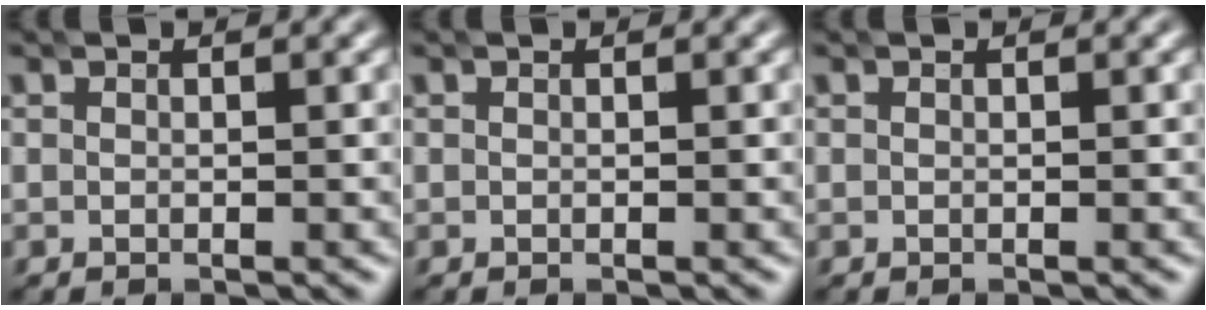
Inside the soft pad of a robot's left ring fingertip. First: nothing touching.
{"total": 0.0}
{"total": 0.0}